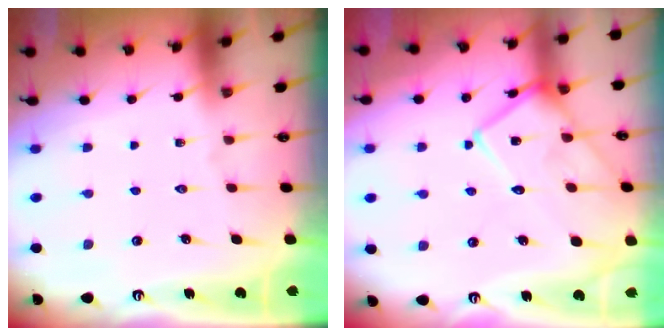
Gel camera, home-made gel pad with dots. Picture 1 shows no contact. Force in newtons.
{"total": 15.9, "press": 15.8, "slide": 1.4}